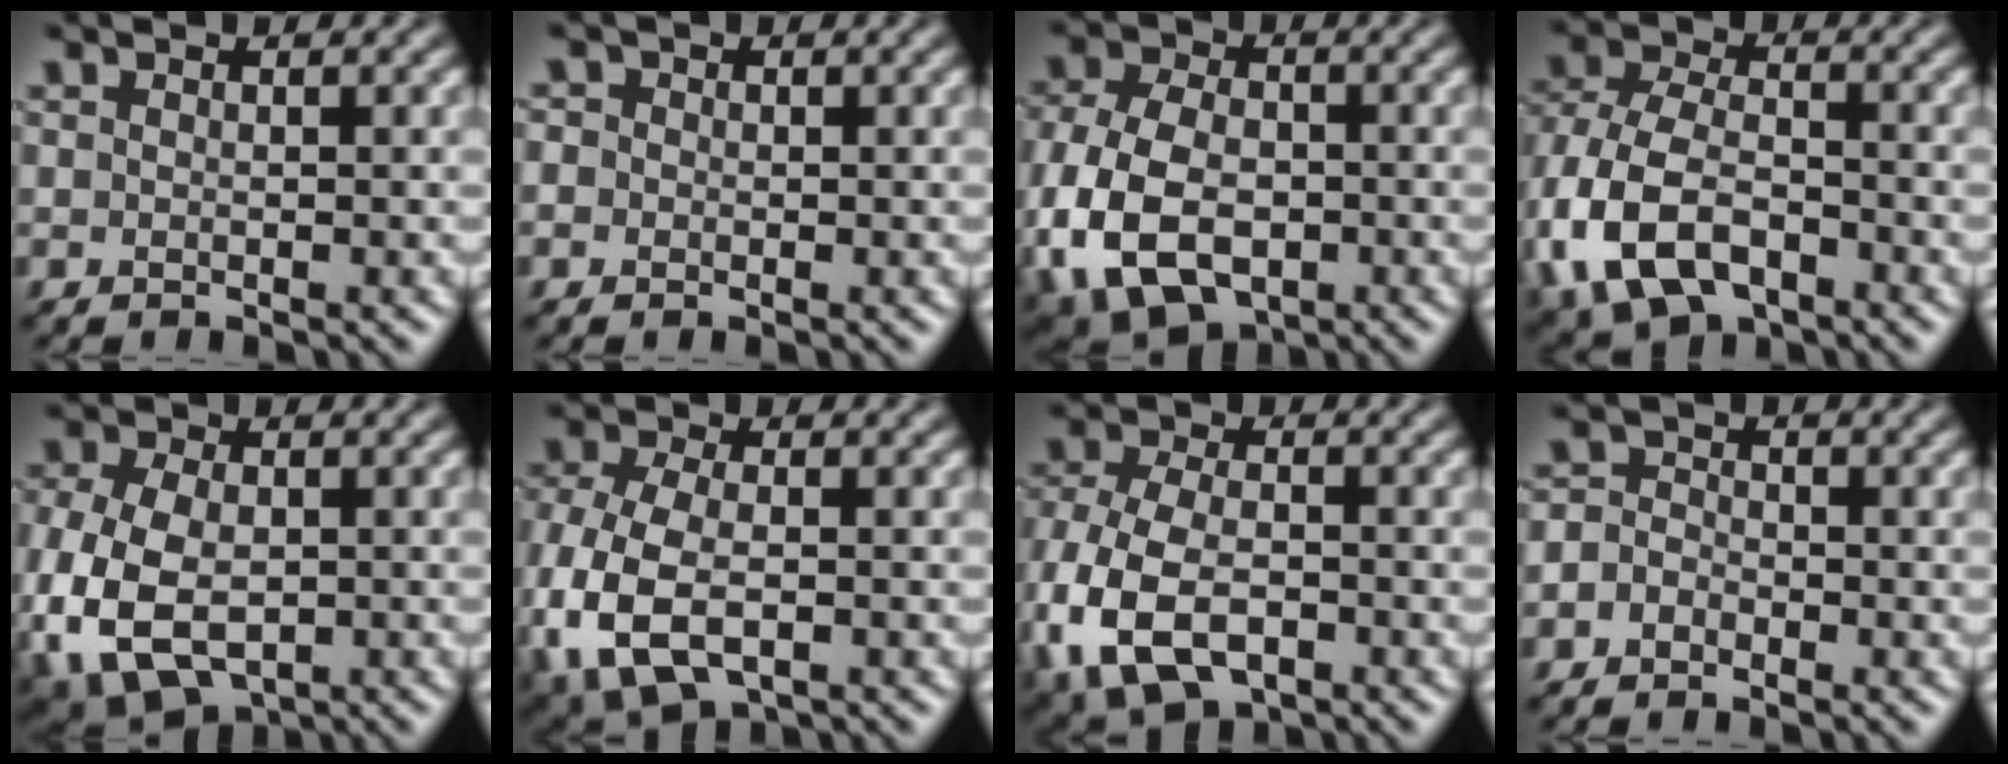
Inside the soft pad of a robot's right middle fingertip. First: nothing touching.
{"total": 1.5, "force": [0.3, 1.4, 0.5], "torque": [-0.001, 0.002, -0.012]}
{"total": 11.7, "force": [-4.0, 7.7, 7.9], "torque": [-0.176, -0.027, -0.065]}
{"total": 10.7, "force": [-4.0, 6.7, 7.3], "torque": [-0.174, -0.008, -0.084]}
{"total": 10.2, "force": [-3.7, 6.4, 7.0], "torque": [-0.159, -0.032, -0.060]}
{"total": 9.3, "force": [-3.2, 5.5, 6.7], "torque": [-0.168, -0.023, -0.058]}
{"total": 9.8, "force": [-3.5, 6.2, 6.8], "torque": [-0.165, -0.018, -0.068]}
{"total": 2.0, "force": [-0.8, 1.7, 0.8], "torque": [0.001, 0.009, -0.026]}